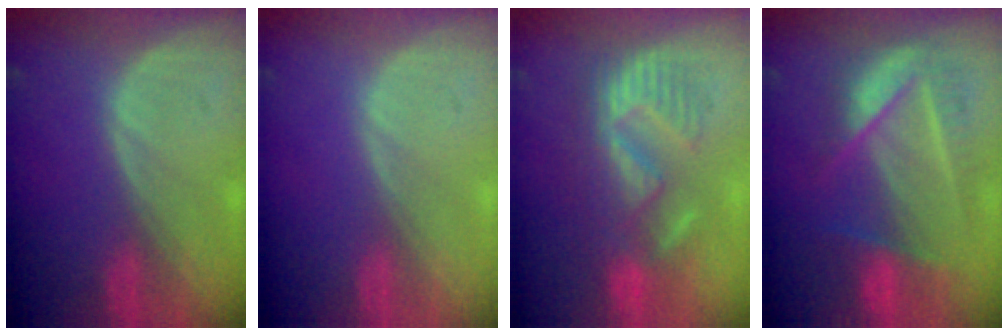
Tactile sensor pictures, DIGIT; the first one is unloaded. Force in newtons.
{"total": 0.0}
{"total": 8.6, "press": 8.5, "slide": 1.4}
{"total": 8.6, "press": 8.0, "slide": 3.1}